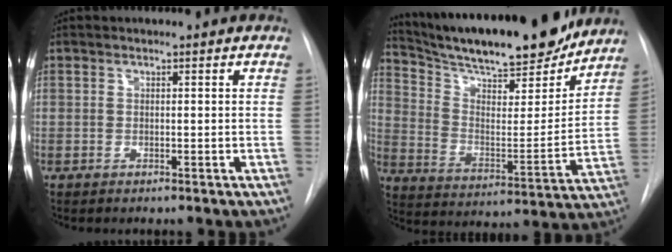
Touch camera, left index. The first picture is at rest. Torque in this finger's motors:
{"motor_torque": [0.30, -0.84, 0.49, 0.13]}